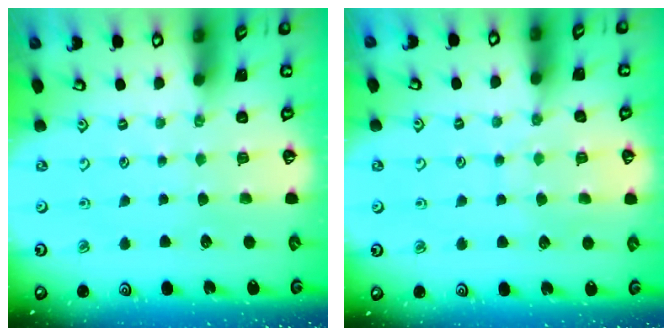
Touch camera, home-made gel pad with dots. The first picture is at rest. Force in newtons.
{"total": 6.5, "press": 6.5, "slide": 0.8}